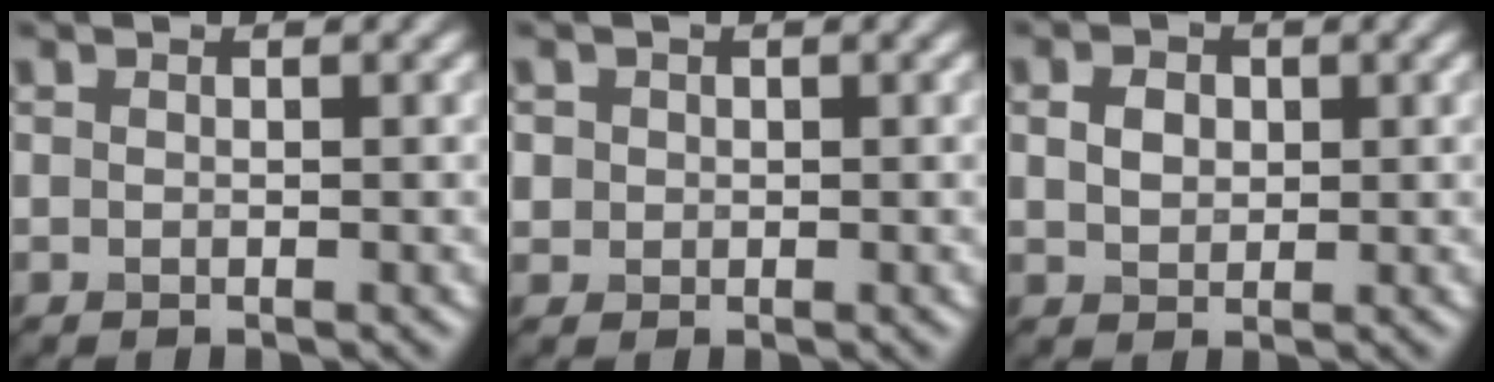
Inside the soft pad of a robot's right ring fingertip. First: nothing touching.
{"total": 1.2, "force": [0.2, 1.2, 0.2], "torque": [0.003, -0.002, 0.006]}
{"total": 2.2, "force": [0.5, 1.7, 1.3], "torque": [-0.026, 0.001, 0.009]}